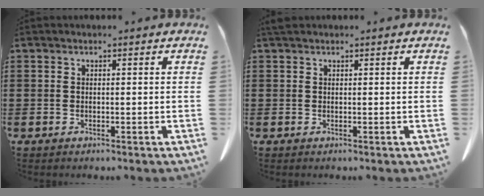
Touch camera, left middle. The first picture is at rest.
{"total": 0.9, "force": [0.7, 0.4, 0.3], "torque": [-0.011, 0.001, 0.014]}